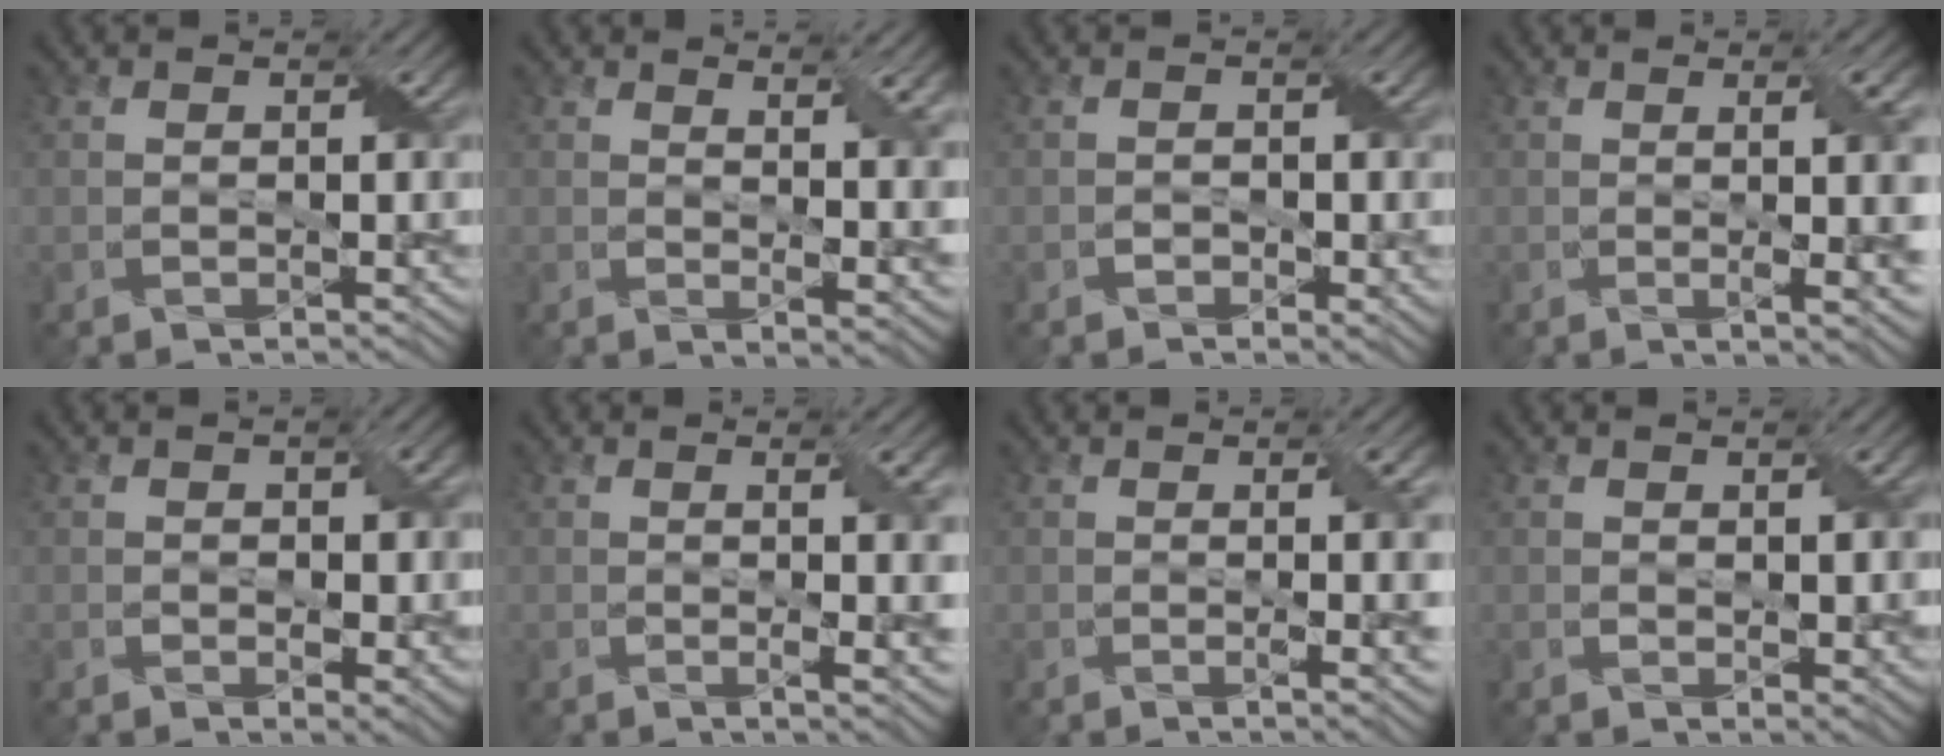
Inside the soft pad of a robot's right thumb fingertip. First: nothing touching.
{"total": 6.5, "force": [2.6, 2.1, 5.6], "torque": [-0.072, 0.000, 0.049]}
{"total": 1.5, "force": [-0.6, 0.9, 1.0], "torque": [-0.016, -0.003, -0.010]}
{"total": 7.5, "force": [0.4, 1.8, 7.3], "torque": [-0.093, 0.004, 0.011]}
{"total": 3.8, "force": [0.4, 2.2, 3.1], "torque": [-0.043, -0.005, 0.012]}
{"total": 6.2, "force": [0.4, 1.4, 6.1], "torque": [-0.084, 0.001, 0.012]}
{"total": 5.2, "force": [0.2, 1.1, 5.1], "torque": [-0.071, 0.004, 0.006]}
{"total": 2.1, "force": [0.8, 1.0, 1.6], "torque": [-0.027, -0.004, 0.020]}